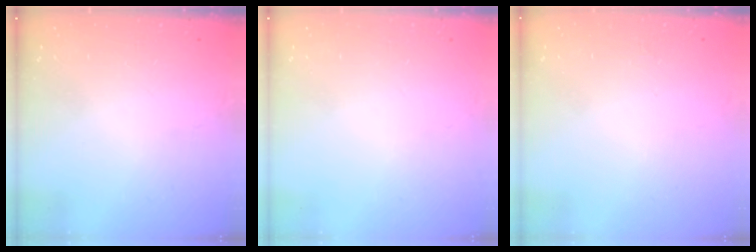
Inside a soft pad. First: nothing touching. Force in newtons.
{"total": 0.0}
{"total": 2.1, "press": 2.1, "slide": 0.2}